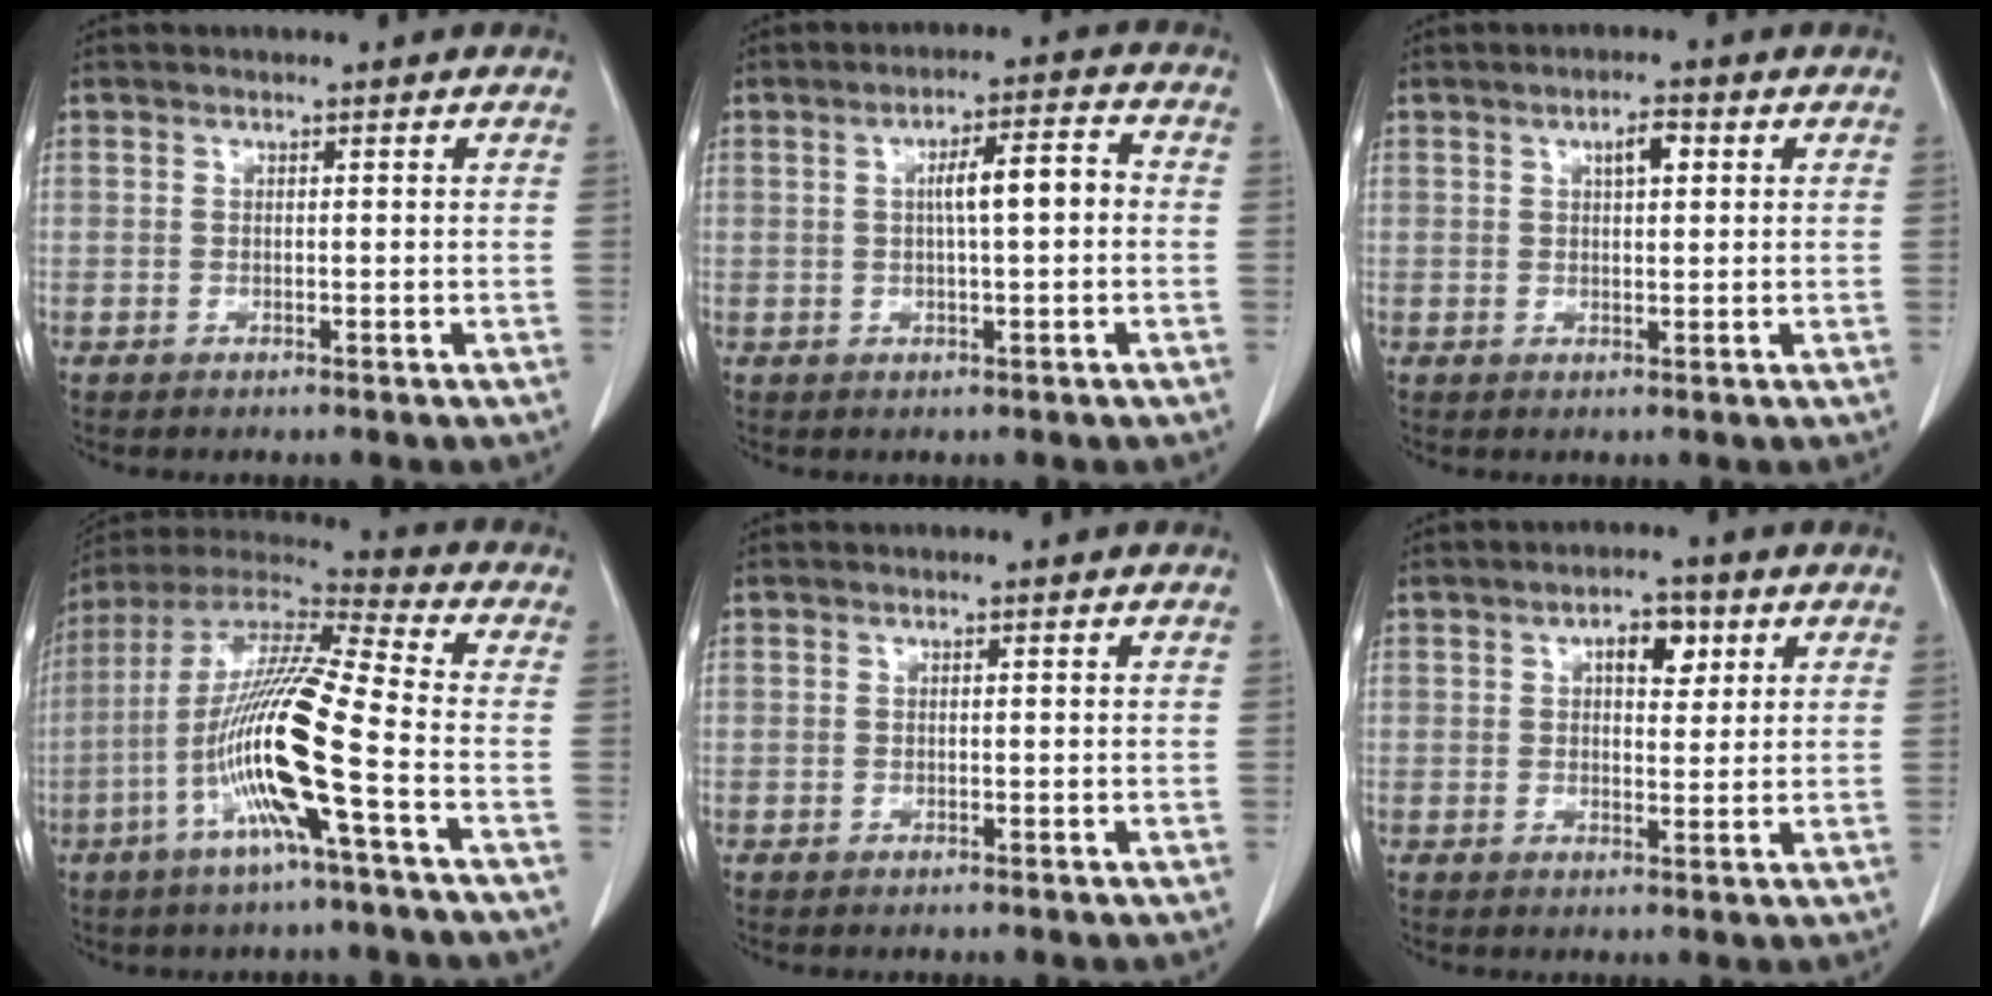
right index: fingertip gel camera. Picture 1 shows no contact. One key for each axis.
{"total": 5.8, "fx": 0.2, "fy": 0.9, "fz": 5.7, "tx": -0.095, "ty": 0.017, "tz": 0.003}
{"total": 2.9, "fx": 1.1, "fy": 1.0, "fz": 2.5, "tx": -0.042, "ty": 0.003, "tz": 0.018}
{"total": 16.8, "fx": -5.1, "fy": 0.0, "fz": 16.1, "tx": -0.321, "ty": -0.004, "tz": -0.108}
{"total": 0.0}
{"total": 4.6, "fx": 1.9, "fy": 2.3, "fz": 3.5, "tx": -0.052, "ty": 0.011, "tz": 0.027}